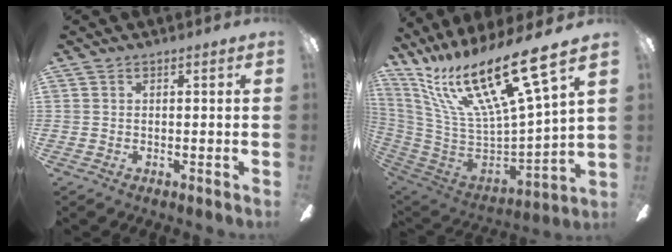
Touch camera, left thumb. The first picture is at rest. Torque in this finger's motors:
{"motor_torque": [2.62, 0.94, 0.96, -1.81, 0.22]}